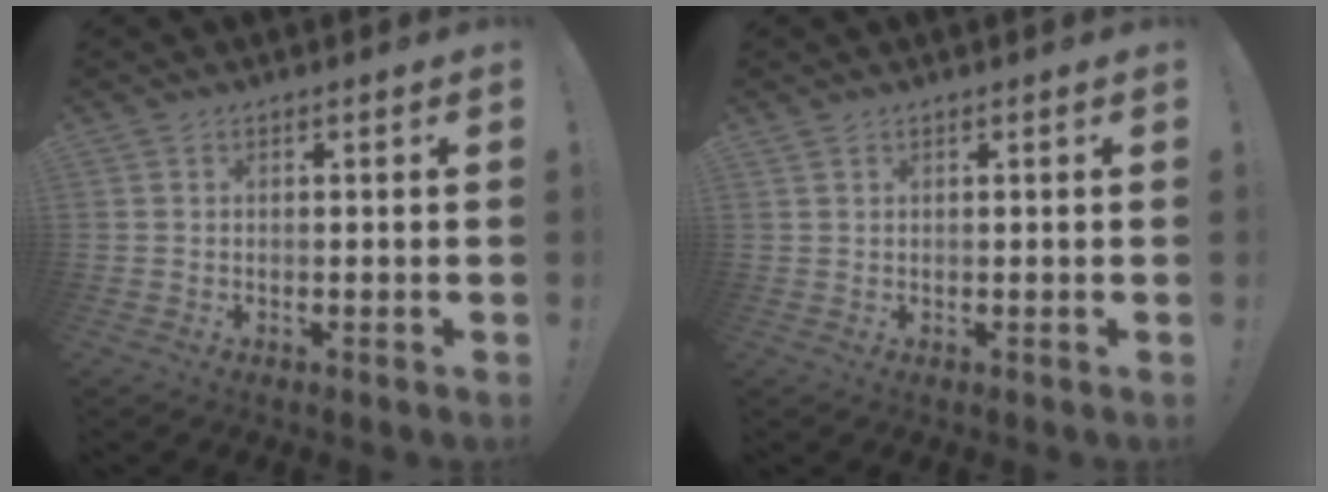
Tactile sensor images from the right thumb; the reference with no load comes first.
{"total": 0.7, "force": [0.5, 0.3, 0.3], "torque": [-0.006, 0.000, 0.010]}